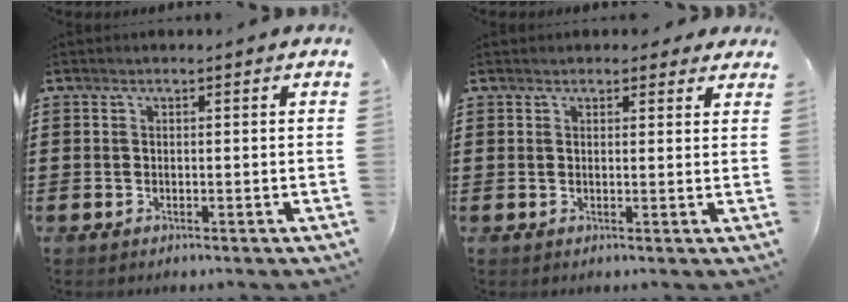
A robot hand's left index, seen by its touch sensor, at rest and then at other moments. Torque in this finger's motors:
{"motor_torque": [2.14, 0.00, 0.75, 0.04]}